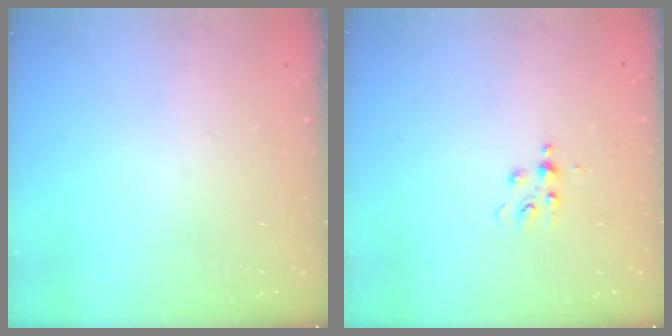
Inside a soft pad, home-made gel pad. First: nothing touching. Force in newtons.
{"total": 4.8, "press": 4.8, "slide": 0.6}